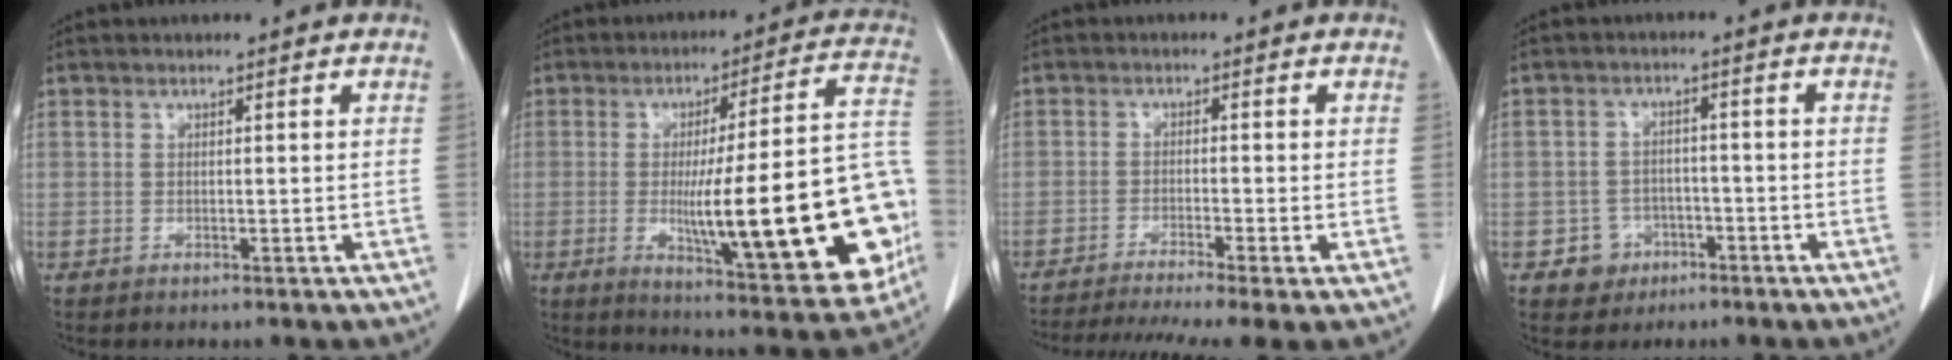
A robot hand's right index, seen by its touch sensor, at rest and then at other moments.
{"total": 26.7, "force": [-5.0, 3.6, 26.0], "torque": [-0.292, 0.011, -0.062]}
{"total": 11.5, "force": [-8.9, 0.1, 7.3], "torque": [-0.115, -0.018, -0.141]}
{"total": 4.4, "force": [-2.2, 3.7, 0.3], "torque": [0.004, 0.016, -0.032]}